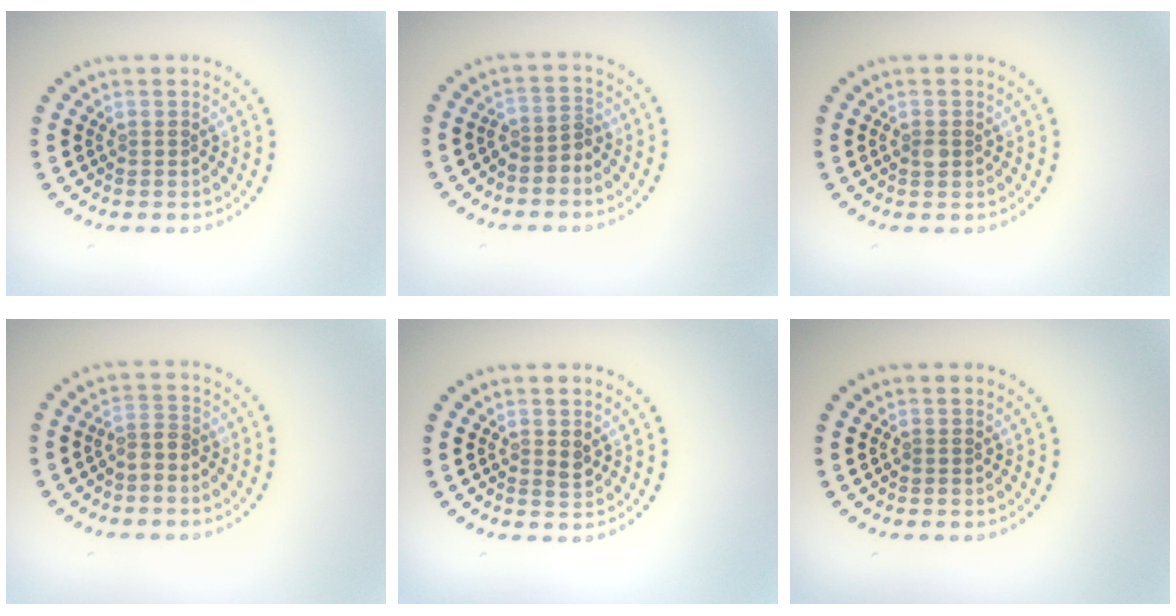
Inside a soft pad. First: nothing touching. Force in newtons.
{"total": 1.9, "press": 1.5, "slide": 1.2}
{"total": 1.0, "press": 1.0, "slide": 0.2}
{"total": 1.4, "press": 0.9, "slide": 1.0}
{"total": 1.0, "press": 1.0, "slide": 0.2}
{"total": 0.0}